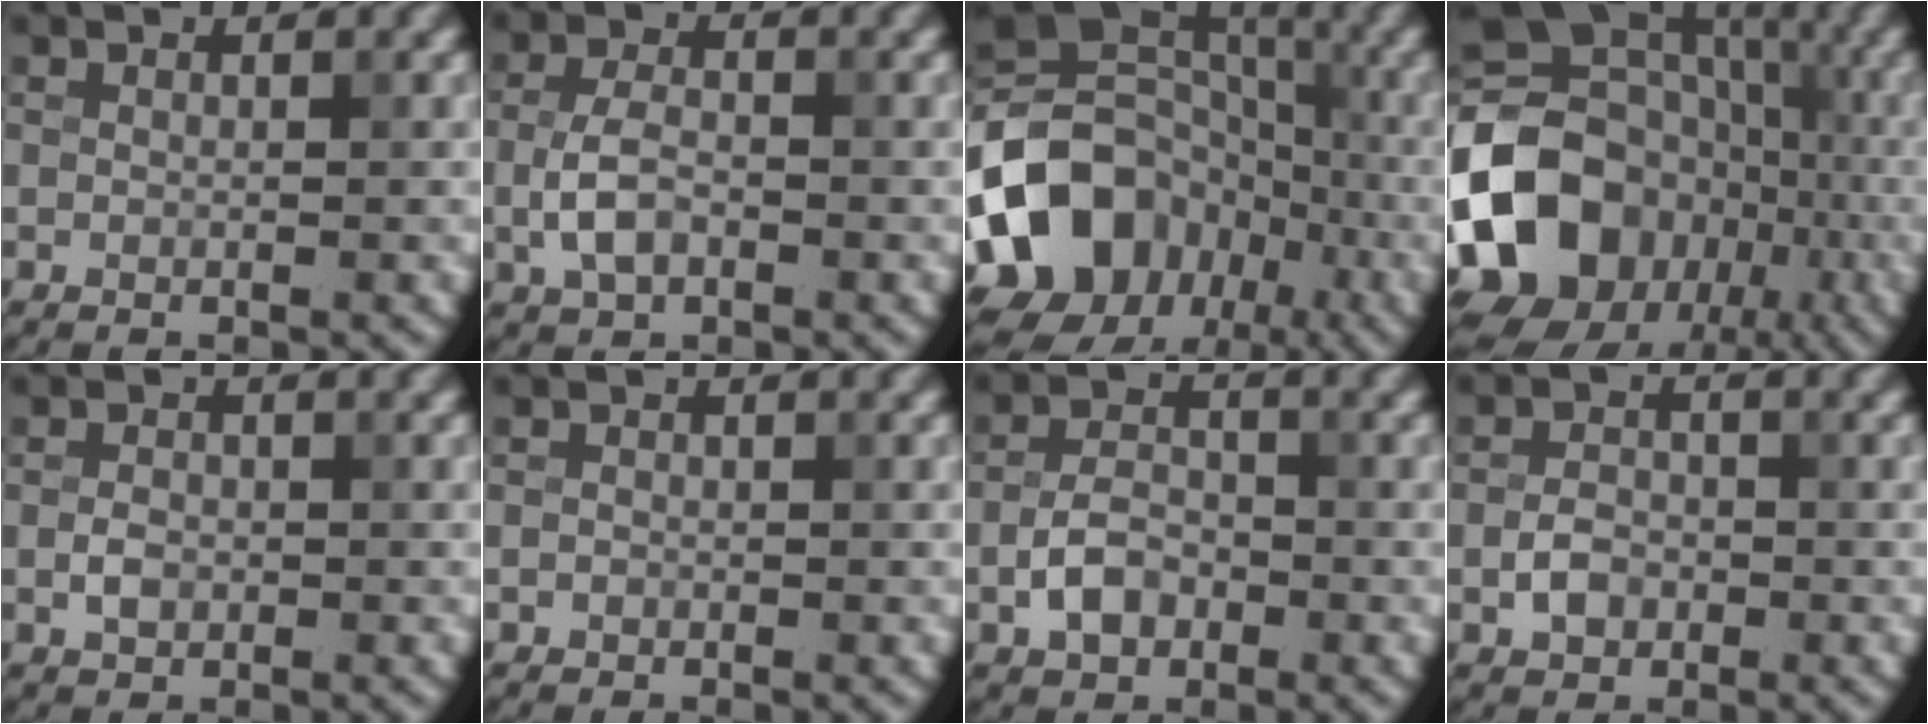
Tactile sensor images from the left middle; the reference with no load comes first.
{"total": 3.3, "force": [-0.9, 1.9, 2.5], "torque": [-0.053, 0.002, -0.022]}
{"total": 13.5, "force": [-5.6, 10.6, 6.2], "torque": [-0.131, 0.012, -0.104]}
{"total": 16.7, "force": [-5.0, 13.3, 8.7], "torque": [-0.179, 0.007, -0.096]}
{"total": 1.6, "force": [-0.4, 1.1, 1.1], "torque": [-0.020, 0.002, -0.011]}
{"total": 0.6, "force": [-0.3, 0.5, 0.1], "torque": [0.002, -0.003, -0.006]}
{"total": 3.3, "force": [-1.3, 2.1, 2.1], "torque": [-0.036, 0.006, -0.029]}
{"total": 2.2, "force": [-0.8, 1.6, 1.3], "torque": [-0.022, 0.003, -0.020]}